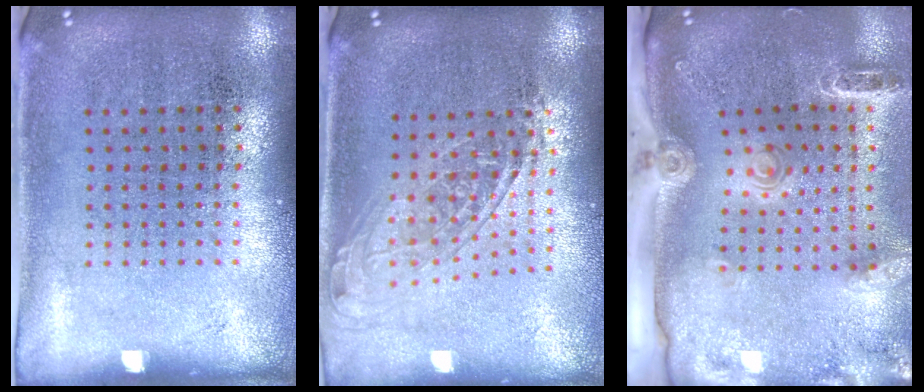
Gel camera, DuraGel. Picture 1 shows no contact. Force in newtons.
{"total": 1.6, "press": 1.2, "slide": 1.0}
{"total": 2.6, "press": 1.9, "slide": 1.7}